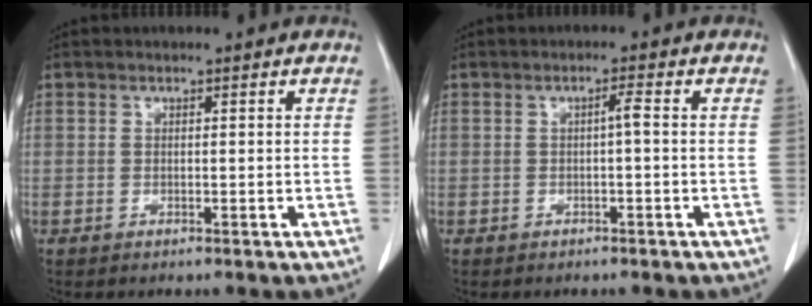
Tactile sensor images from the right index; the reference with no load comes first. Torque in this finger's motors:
{"motor_torque": [0.25, -0.22, 0.09, 0.04]}